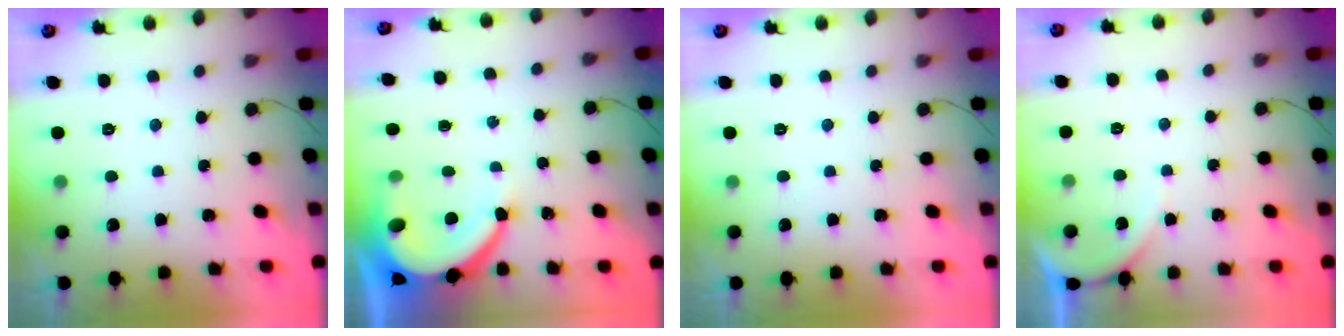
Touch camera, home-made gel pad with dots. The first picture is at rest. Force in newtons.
{"total": 9.3, "press": 9.3, "slide": 1.3}
{"total": 0.0}
{"total": 3.0, "press": 3.0, "slide": 0.3}